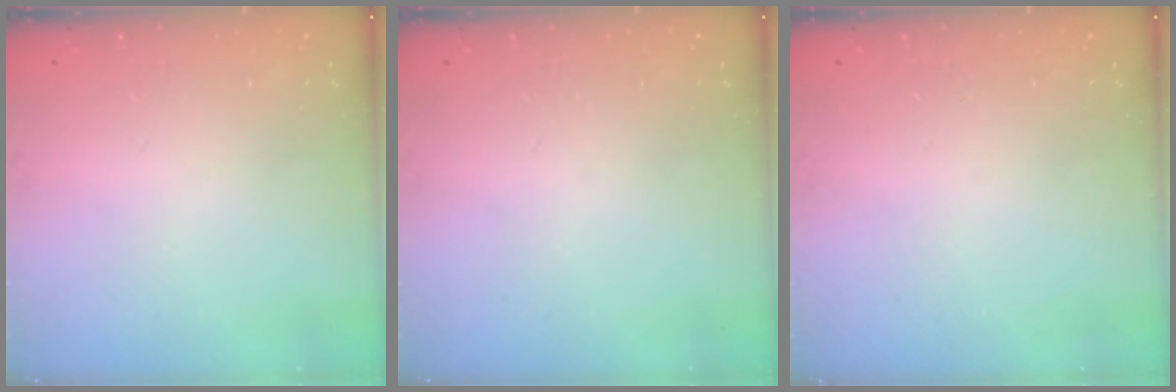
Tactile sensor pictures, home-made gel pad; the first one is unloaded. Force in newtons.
{"total": 0.0}
{"total": 0.0}